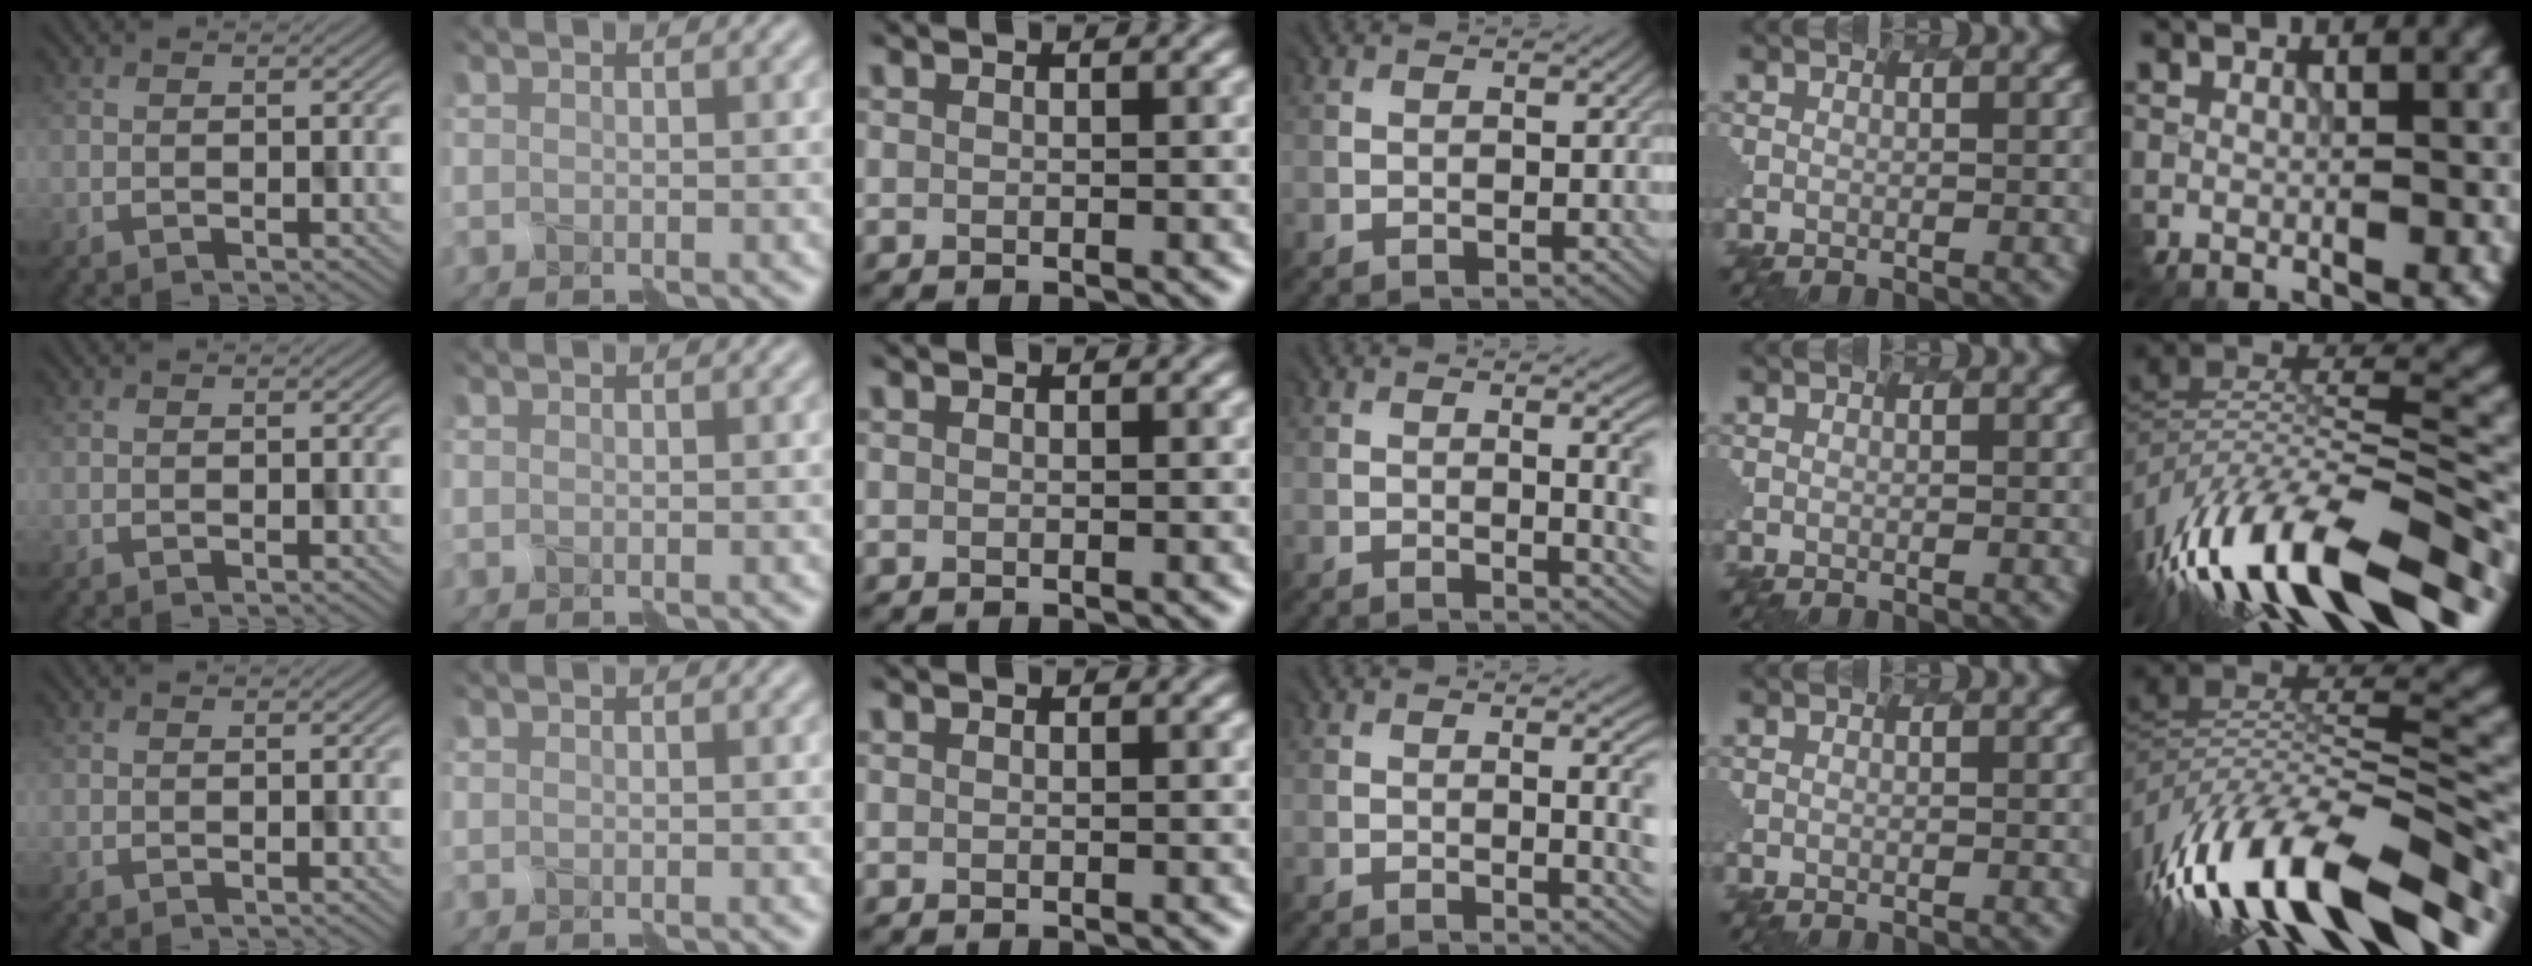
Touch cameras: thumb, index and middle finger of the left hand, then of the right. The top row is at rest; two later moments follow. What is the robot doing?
{"motion": "disassemble", "object": "hinged jar"}